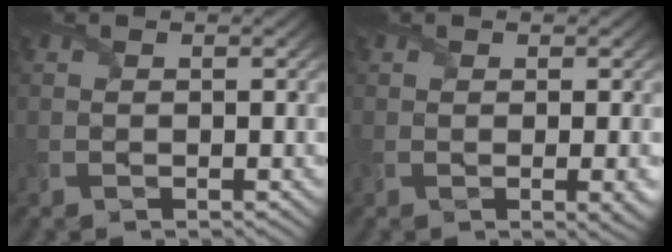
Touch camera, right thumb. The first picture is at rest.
{"total": 2.6, "force": [-0.5, 0.4, 2.6], "torque": [-0.039, -0.003, -0.009]}